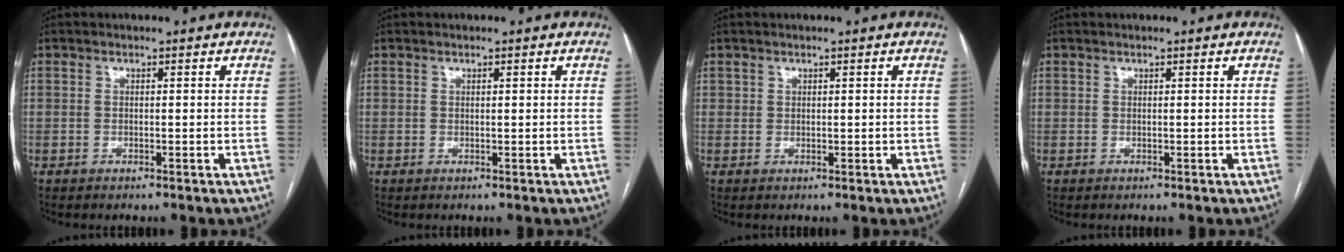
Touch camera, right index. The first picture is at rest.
{"total": 0.0}
{"total": 0.9, "force": [0.5, 0.7, 0.1], "torque": [0.008, 0.000, 0.006]}
{"total": 0.0}